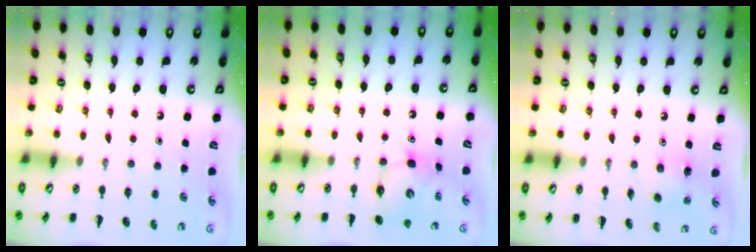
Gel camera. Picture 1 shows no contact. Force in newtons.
{"total": 5.3, "press": 5.2, "slide": 0.7}
{"total": 1.5, "press": 1.4, "slide": 0.5}